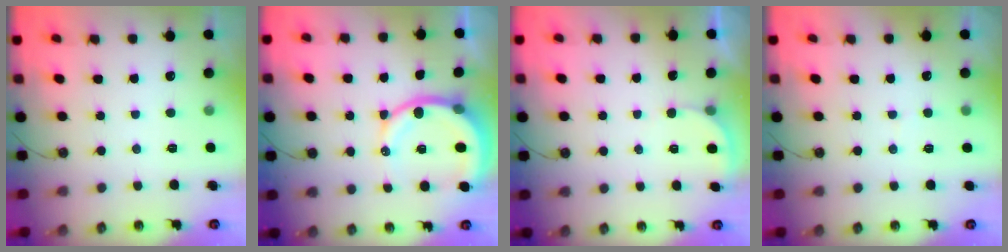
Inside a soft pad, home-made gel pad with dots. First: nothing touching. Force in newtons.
{"total": 12.7, "press": 12.6, "slide": 1.6}
{"total": 2.5, "press": 2.5, "slide": 0.3}
{"total": 2.6, "press": 2.4, "slide": 0.9}